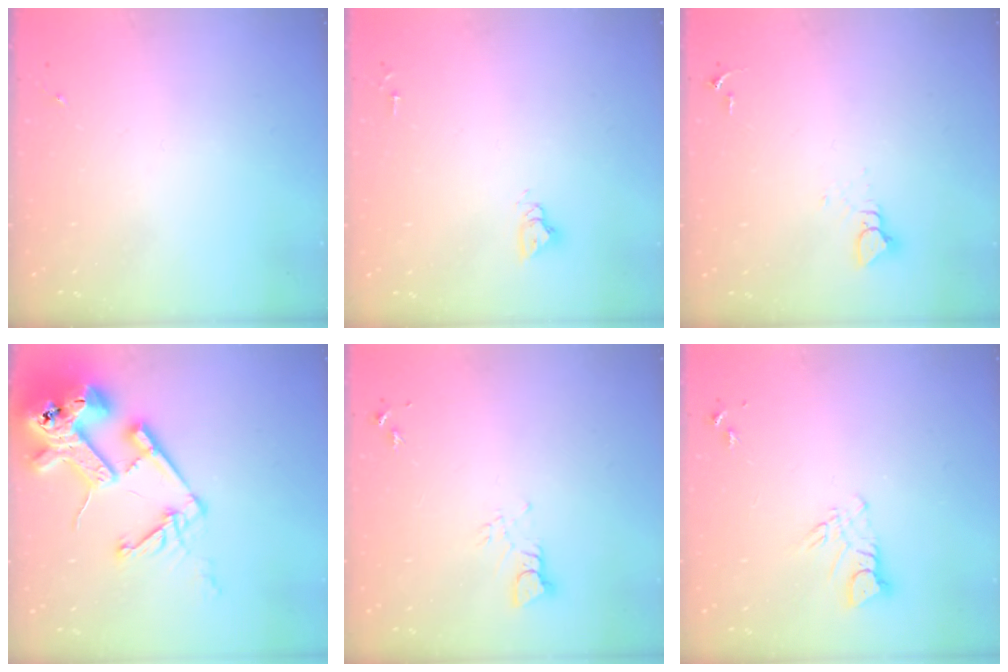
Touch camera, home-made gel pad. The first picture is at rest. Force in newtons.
{"total": 4.8, "press": 4.8, "slide": 0.3}
{"total": 3.9, "press": 3.9, "slide": 0.4}
{"total": 21.7, "press": 21.5, "slide": 2.7}
{"total": 3.1, "press": 3.1, "slide": 0.3}
{"total": 6.1, "press": 6.0, "slide": 0.6}